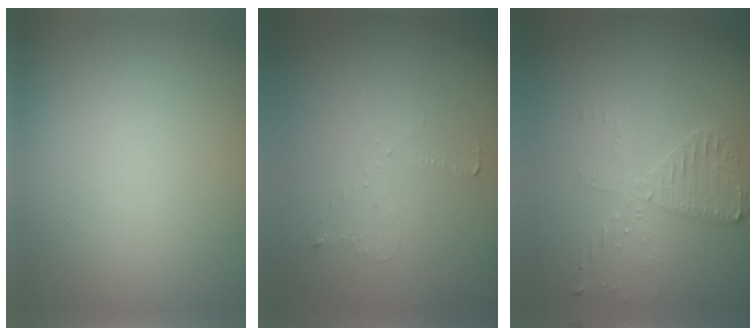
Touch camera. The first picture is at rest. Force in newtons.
{"total": 0.7, "press": 0.6, "slide": 0.4}
{"total": 3.5, "press": 3.0, "slide": 1.8}